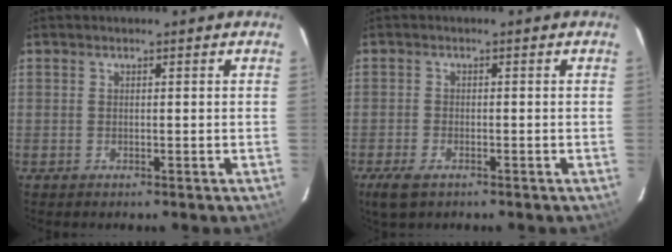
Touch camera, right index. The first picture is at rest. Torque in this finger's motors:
{"motor_torque": [0.14, 0.10, -0.01, 0.04]}